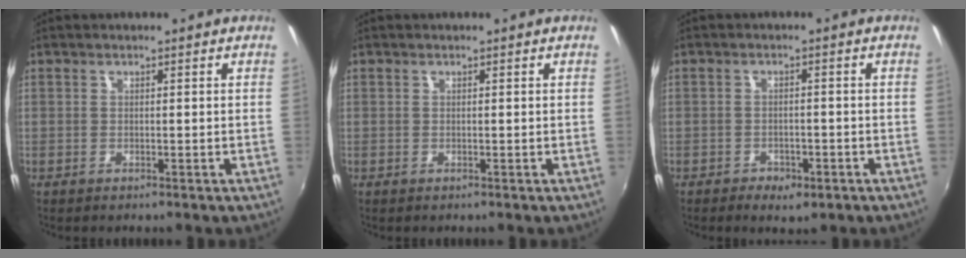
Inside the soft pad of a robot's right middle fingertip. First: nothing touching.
{"total": 0.0}
{"total": 4.4, "force": [-3.0, 2.2, 2.3], "torque": [-0.060, -0.011, -0.042]}